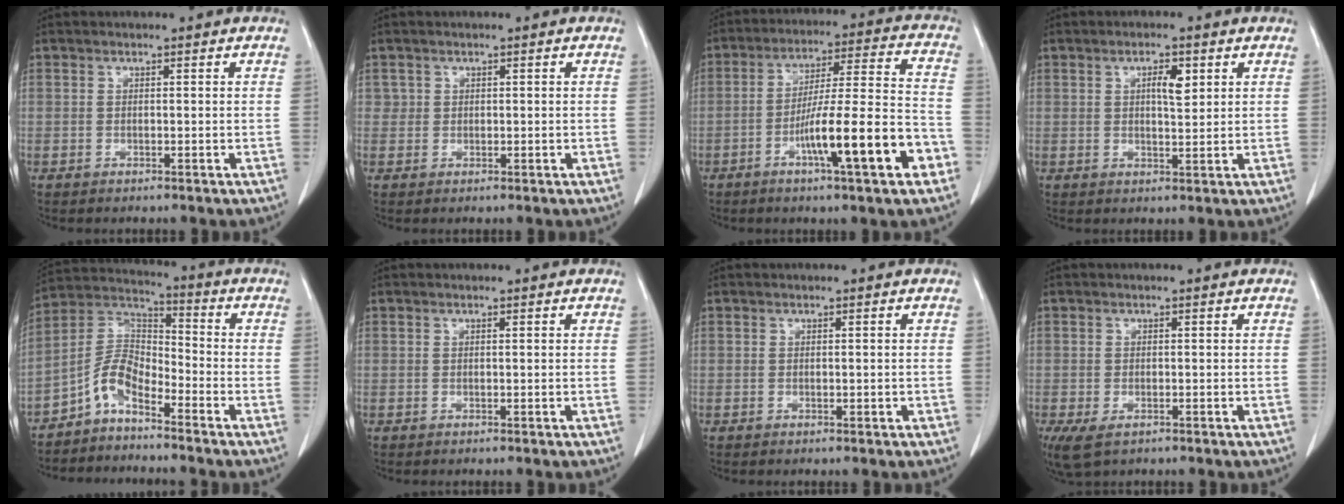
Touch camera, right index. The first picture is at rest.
{"total": 1.2, "force": [0.4, 1.1, 0.1], "torque": [0.009, 0.001, 0.002]}
{"total": 15.5, "force": [-6.4, 0.9, 14.1], "torque": [-0.230, 0.005, -0.099]}
{"total": 3.6, "force": [1.3, 1.1, 3.1], "torque": [-0.053, 0.000, 0.022]}
{"total": 6.7, "force": [-4.5, 2.8, 4.1], "torque": [-0.090, 0.022, -0.095]}
{"total": 0.0}
{"total": 0.7, "force": [-0.1, 0.3, 0.6], "torque": [-0.010, -0.001, 0.001]}
{"total": 4.4, "force": [-2.3, 2.2, 3.0], "torque": [-0.067, -0.013, -0.031]}